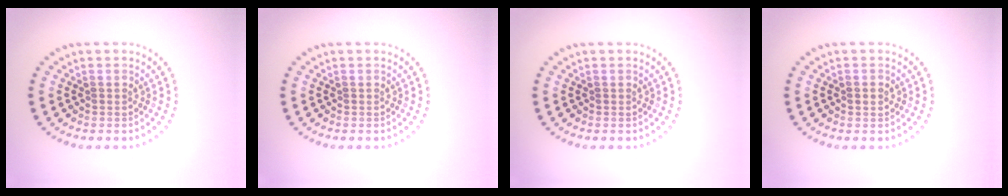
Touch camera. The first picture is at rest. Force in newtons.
{"total": 0.0}
{"total": 0.0}
{"total": 1.1, "press": 1.1, "slide": 0.2}